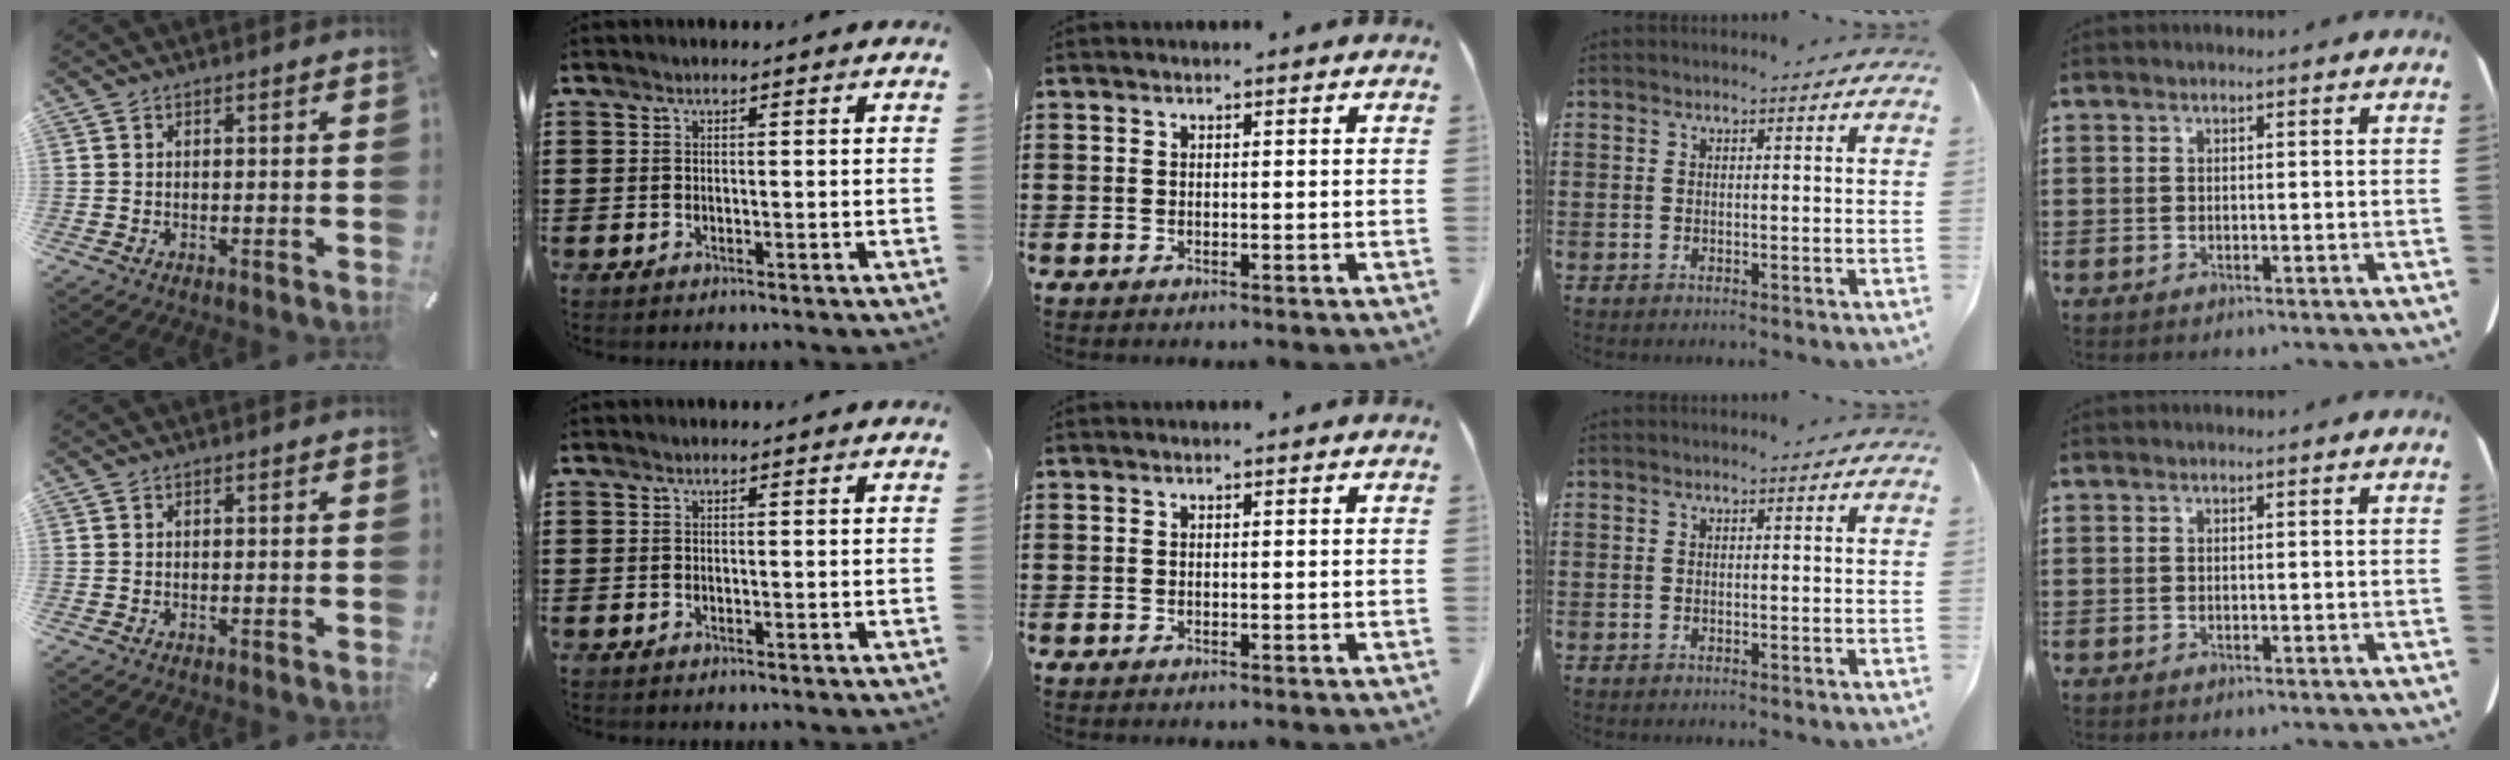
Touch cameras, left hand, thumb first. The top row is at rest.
{}